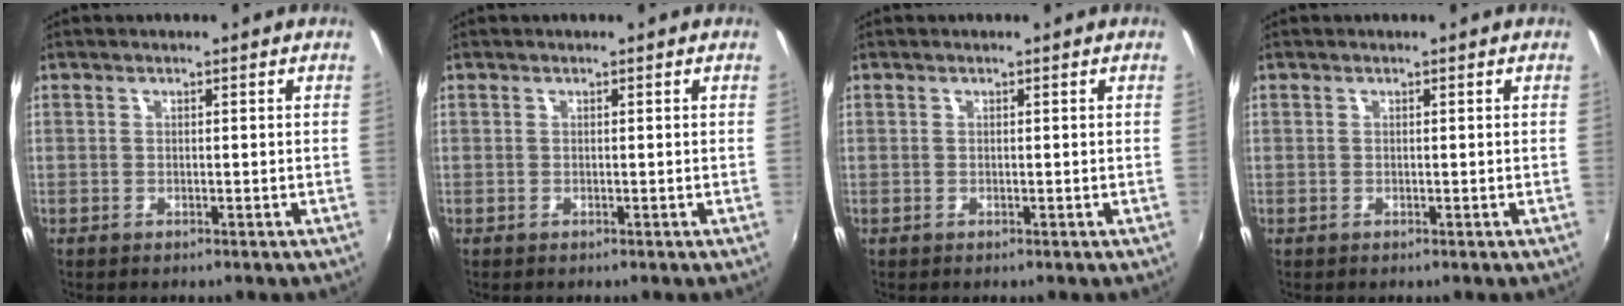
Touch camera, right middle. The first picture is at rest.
{"total": 0.0}
{"total": 0.0}
{"total": 0.0}